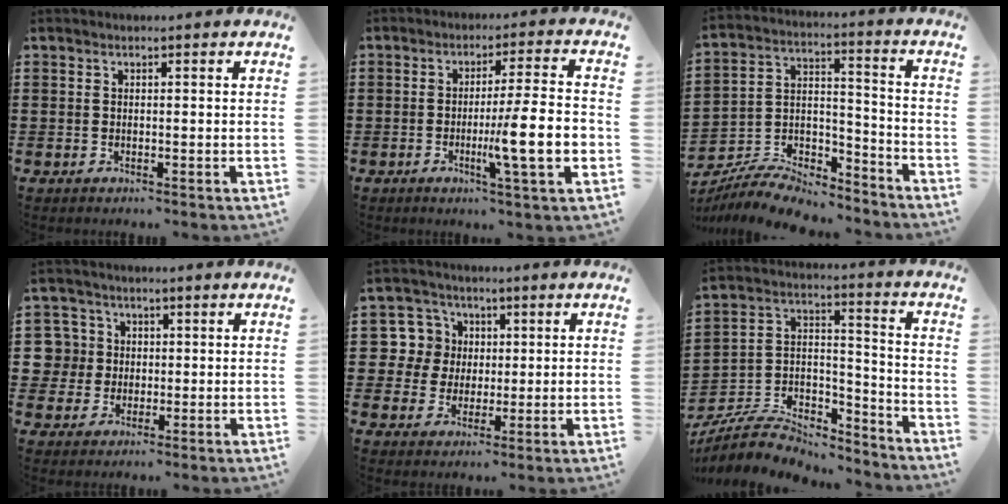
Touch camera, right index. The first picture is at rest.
{"total": 10.7, "force": [-2.5, 0.5, 10.4], "torque": [-0.162, -0.017, -0.049]}
{"total": 8.3, "force": [-7.8, 1.8, 2.0], "torque": [-0.038, 0.016, -0.154]}
{"total": 5.4, "force": [0.5, 5.3, 0.8], "torque": [-0.048, 0.014, 0.006]}
{"total": 6.7, "force": [1.2, 6.5, 1.1], "torque": [-0.054, 0.012, 0.021]}
{"total": 7.6, "force": [-6.7, 2.7, 2.3], "torque": [-0.057, 0.007, -0.133]}